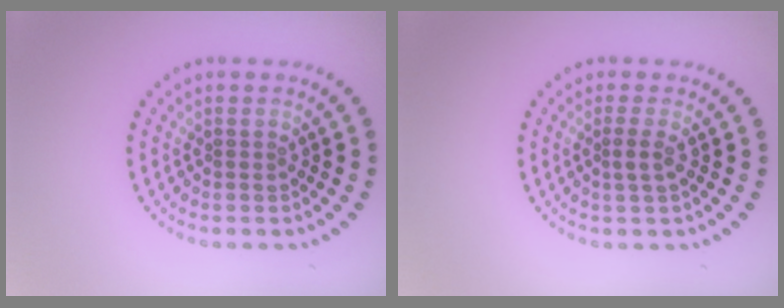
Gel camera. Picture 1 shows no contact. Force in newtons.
{"total": 1.2, "press": 1.0, "slide": 0.5}